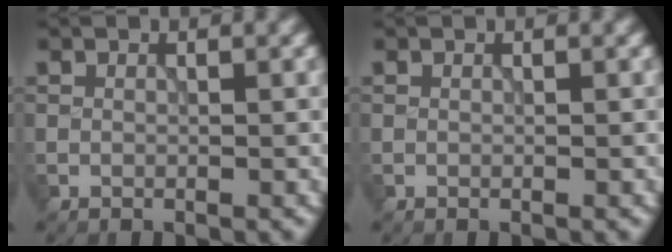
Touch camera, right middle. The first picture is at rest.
{"total": 0.0}